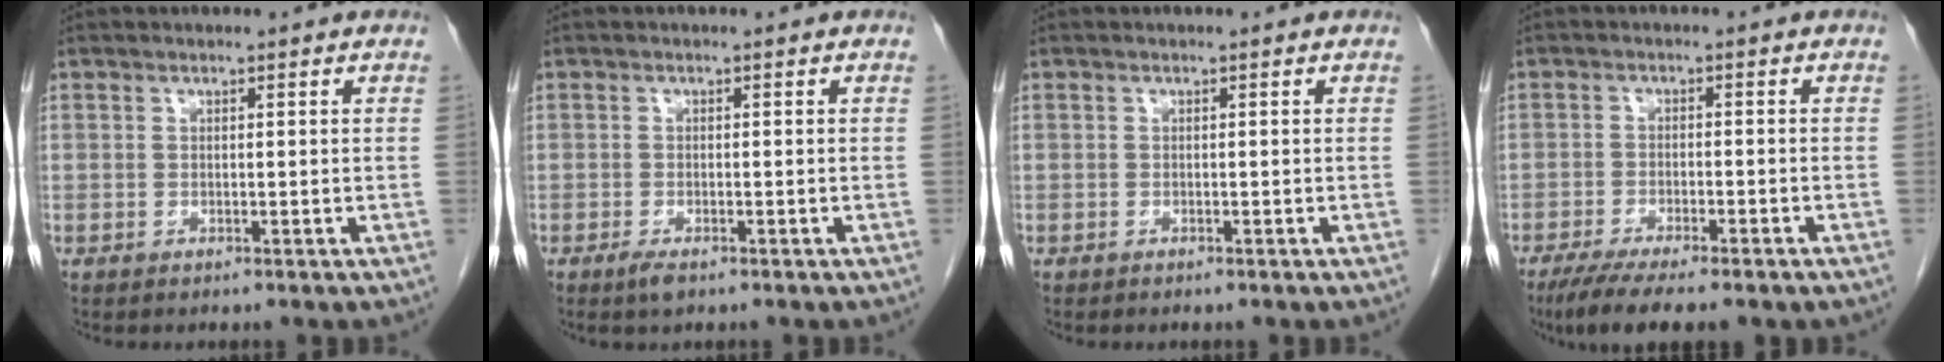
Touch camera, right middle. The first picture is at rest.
{"total": 1.8, "force": [-1.2, 0.6, 1.3], "torque": [-0.028, -0.003, -0.020]}
{"total": 0.0}
{"total": 9.3, "force": [-7.1, 1.7, 5.8], "torque": [-0.087, -0.017, -0.106]}